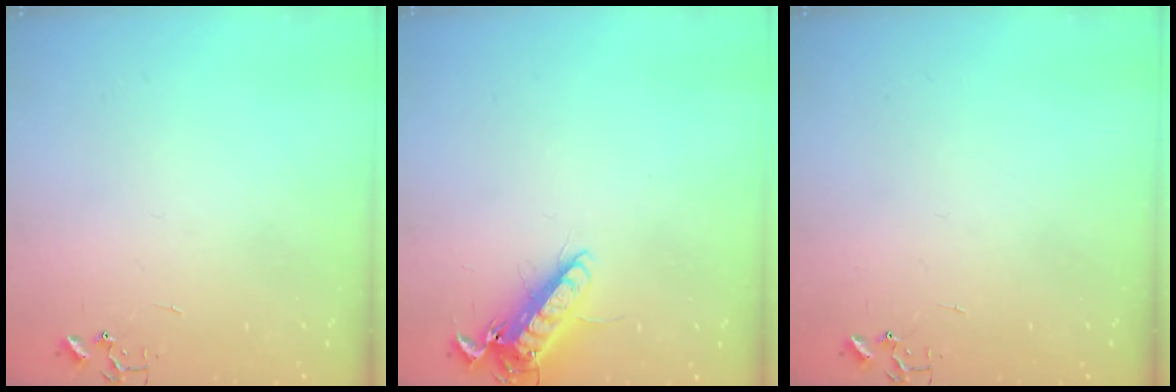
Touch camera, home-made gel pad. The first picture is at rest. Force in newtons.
{"total": 12.8, "press": 12.7, "slide": 1.9}
{"total": 0.0}